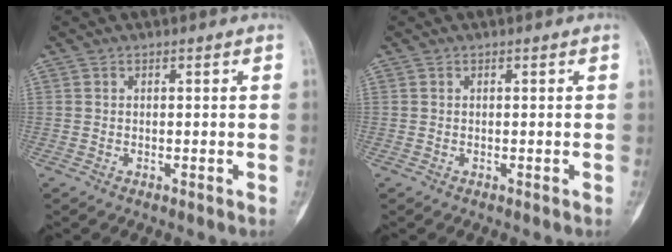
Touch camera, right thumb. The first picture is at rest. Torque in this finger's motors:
{"motor_torque": [0.00, 0.00, 0.05, -0.05, 0.00]}